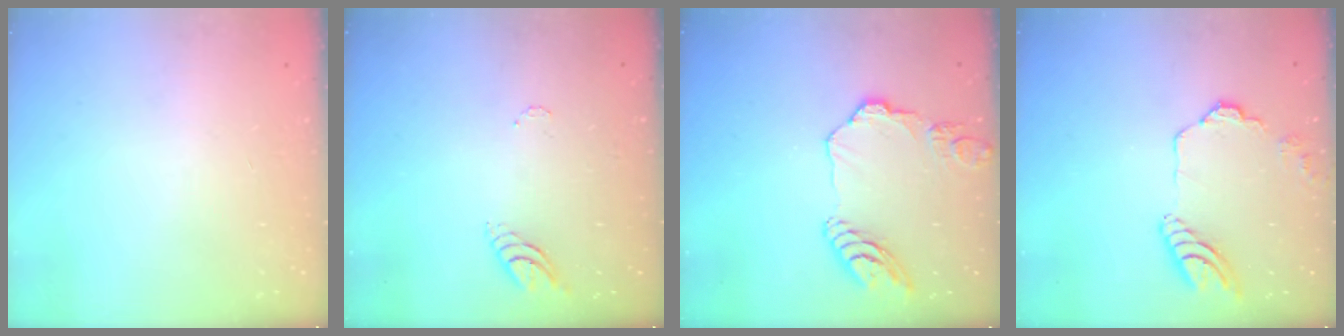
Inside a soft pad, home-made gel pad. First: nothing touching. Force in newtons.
{"total": 4.9, "press": 4.9, "slide": 0.4}
{"total": 12.8, "press": 12.7, "slide": 1.3}
{"total": 12.4, "press": 12.3, "slide": 1.7}